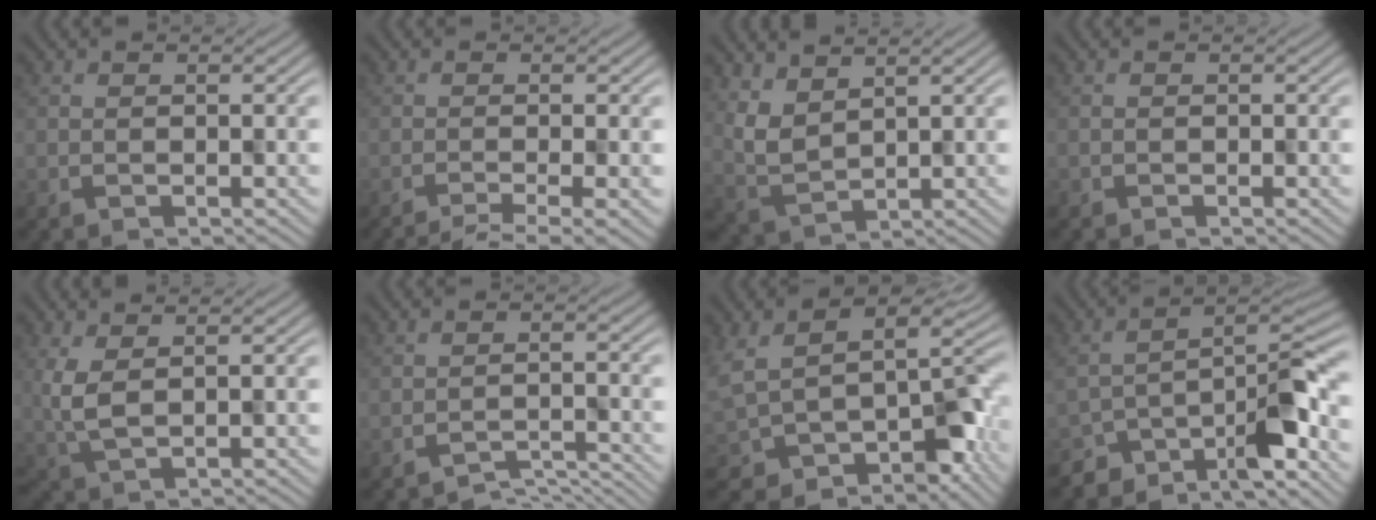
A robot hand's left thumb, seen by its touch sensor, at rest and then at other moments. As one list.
[{"total": 5.5, "force": [-3.9, 0.7, 3.8], "torque": [-0.054, 0.001, -0.056]}, {"total": 5.0, "force": [3.1, 3.0, 2.5], "torque": [-0.065, -0.015, 0.071]}, {"total": 0.0}, {"total": 3.6, "force": [1.3, 1.5, 3.0], "torque": [-0.084, -0.008, 0.025]}, {"total": 3.3, "force": [-3.1, 0.6, 1.1], "torque": [-0.018, -0.002, -0.041]}, {"total": 11.1, "force": [-1.6, 7.4, 8.1], "torque": [-0.158, -0.041, -0.005]}, {"total": 8.6, "force": [-6.0, 3.0, 5.3], "torque": [-0.057, 0.001, -0.110]}]